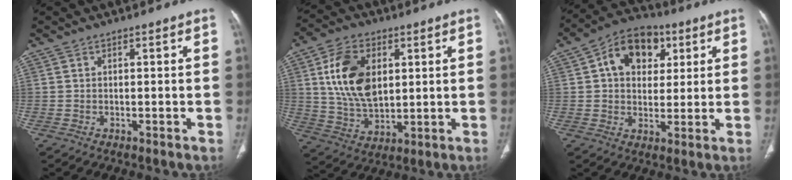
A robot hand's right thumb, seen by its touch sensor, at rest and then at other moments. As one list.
[{"total": 14.3, "force": [3.5, 9.1, 10.5], "torque": [-0.176, -0.013, 0.071]}, {"total": 12.6, "force": [4.2, 8.9, 7.8], "torque": [-0.085, 0.004, 0.060]}]